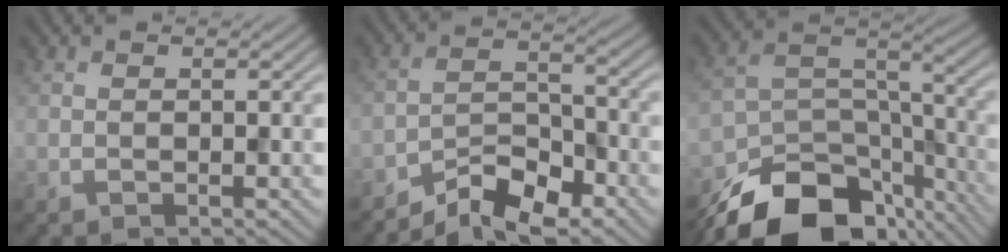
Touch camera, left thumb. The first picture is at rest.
{"total": 7.1, "force": [-5.8, 2.2, 3.5], "torque": [-0.059, 0.004, -0.116]}
{"total": 17.0, "force": [-12.6, 8.4, 7.8], "torque": [-0.180, -0.044, -0.178]}